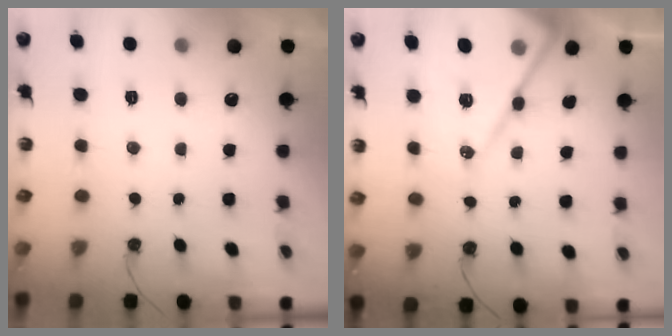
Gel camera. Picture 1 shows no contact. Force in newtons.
{"total": 17.6, "press": 17.5, "slide": 1.6}